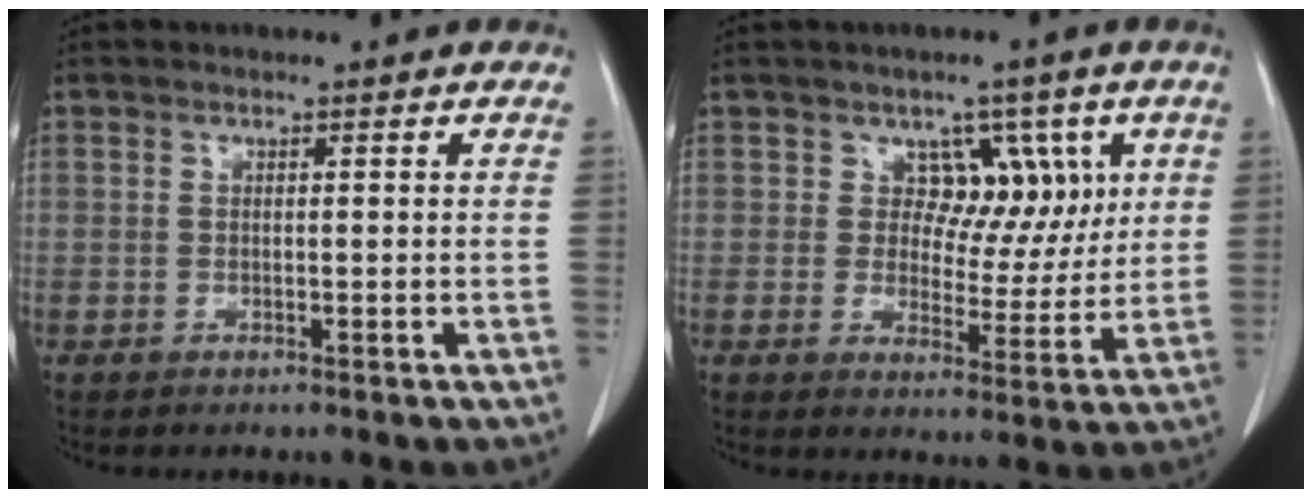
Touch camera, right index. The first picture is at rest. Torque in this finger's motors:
{"motor_torque": [0.14, 0.14, 0.07, 0.00]}